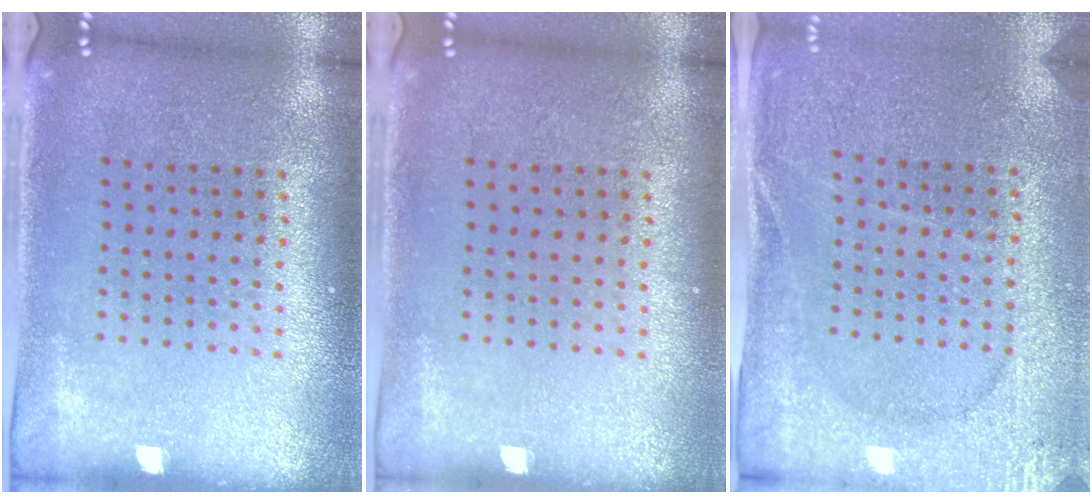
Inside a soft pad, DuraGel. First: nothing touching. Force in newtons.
{"total": 0.0}
{"total": 2.7, "press": 2.7, "slide": 0.3}